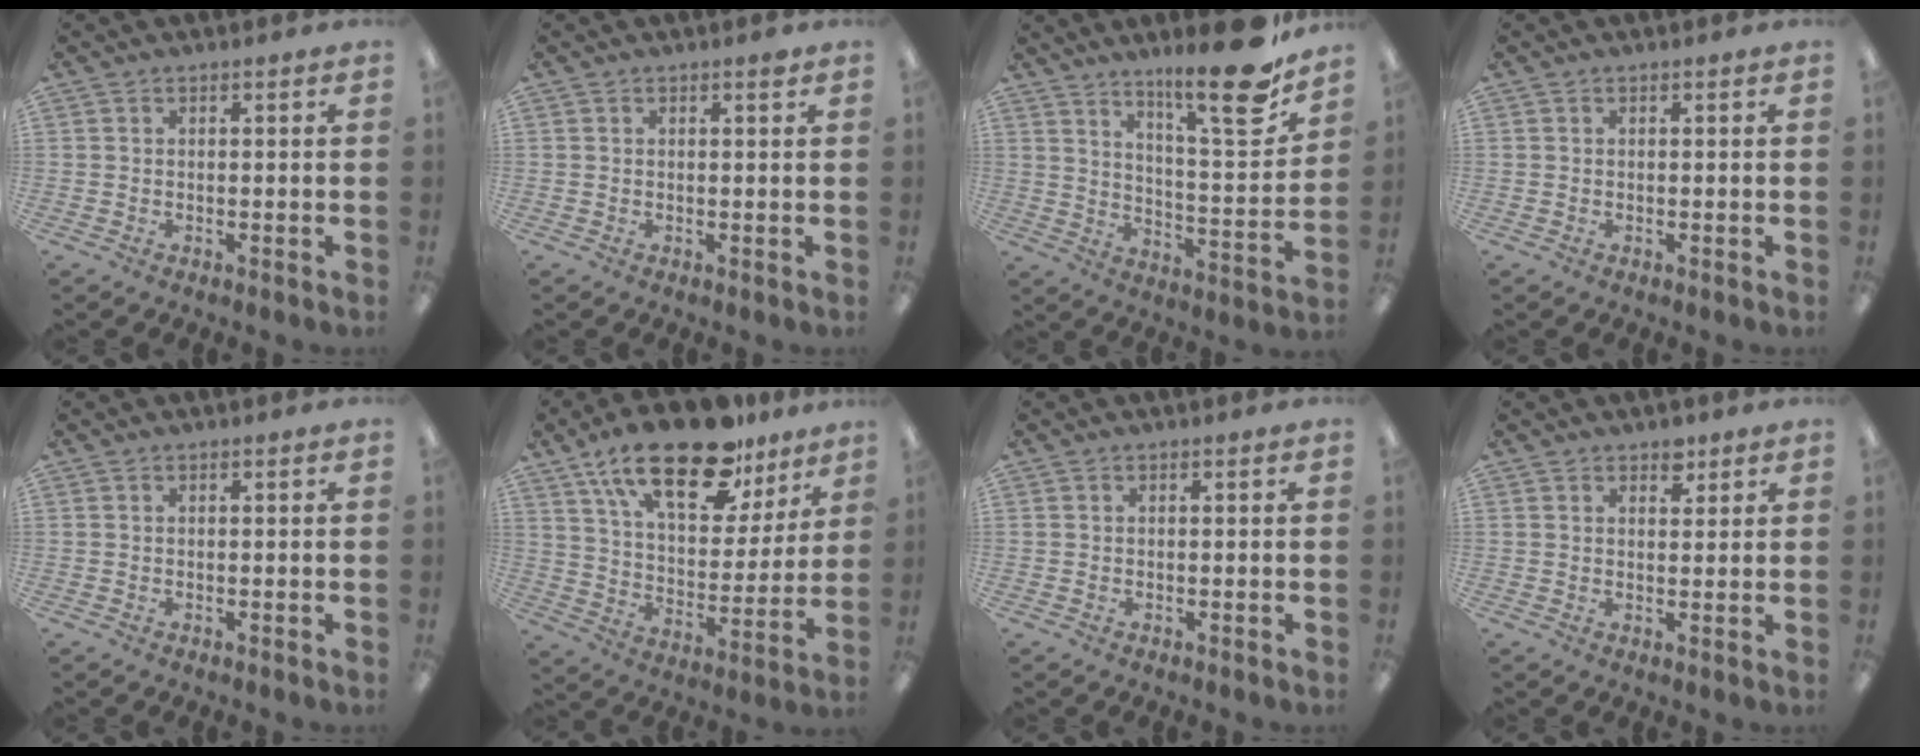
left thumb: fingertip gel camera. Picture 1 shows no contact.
{"total": 0.9, "force": [0.7, 0.1, 0.5], "torque": [-0.003, -0.003, 0.011]}
{"total": 17.9, "force": [13.3, 3.7, 11.4], "torque": [-0.167, -0.098, 0.209]}
{"total": 0.0}
{"total": 0.0}
{"total": 22.6, "force": [15.2, 9.5, 13.7], "torque": [-0.228, -0.081, 0.261]}
{"total": 0.0}
{"total": 3.4, "force": [2.6, 1.9, 1.3], "torque": [0.003, -0.013, 0.041]}